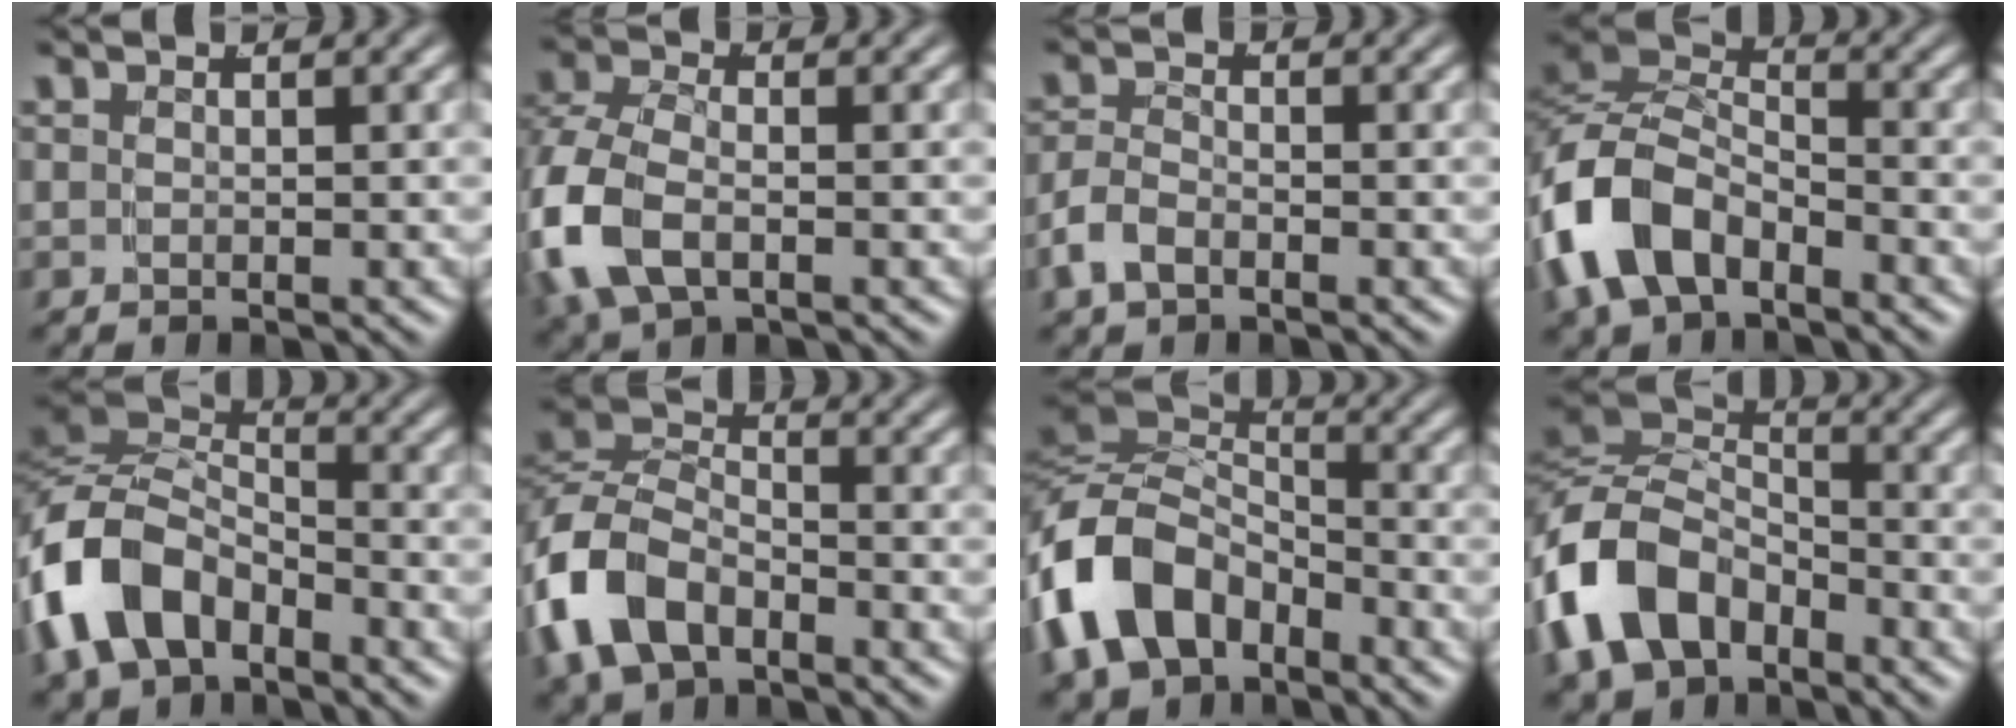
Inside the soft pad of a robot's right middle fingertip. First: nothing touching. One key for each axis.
{"total": 6.9, "fx": -1.2, "fy": 5.3, "fz": 4.3, "tx": -0.136, "ty": -0.028, "tz": -0.009}
{"total": 3.0, "fx": -1.5, "fy": 2.1, "fz": 1.5, "tx": -0.036, "ty": -0.005, "tz": -0.027}
{"total": 8.2, "fx": -1.7, "fy": 6.3, "fz": 5.0, "tx": -0.124, "ty": -0.014, "tz": -0.031}
{"total": 9.2, "fx": -1.7, "fy": 7.1, "fz": 5.5, "tx": -0.140, "ty": -0.022, "tz": -0.028}
{"total": 7.6, "fx": -2.4, "fy": 5.9, "fz": 4.2, "tx": -0.105, "ty": -0.008, "tz": -0.042}
{"total": 10.5, "fx": -1.9, "fy": 8.3, "fz": 6.2, "tx": -0.152, "ty": -0.032, "tz": -0.027}
{"total": 9.5, "fx": -1.9, "fy": 7.5, "fz": 5.5, "tx": -0.135, "ty": -0.026, "tz": -0.028}